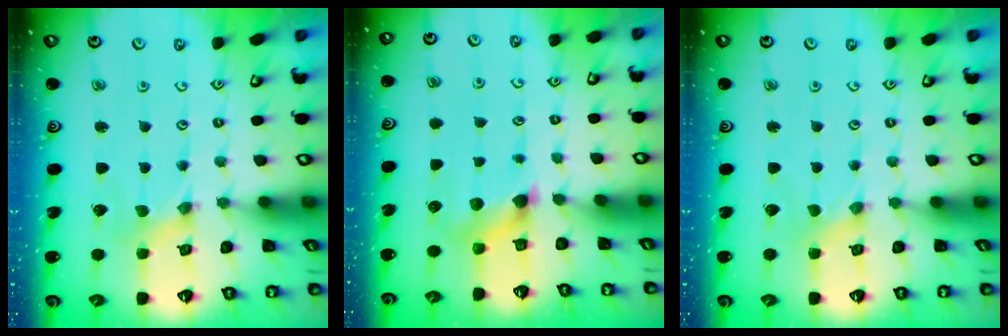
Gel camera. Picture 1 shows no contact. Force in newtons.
{"total": 6.5, "press": 6.4, "slide": 0.8}
{"total": 0.0}